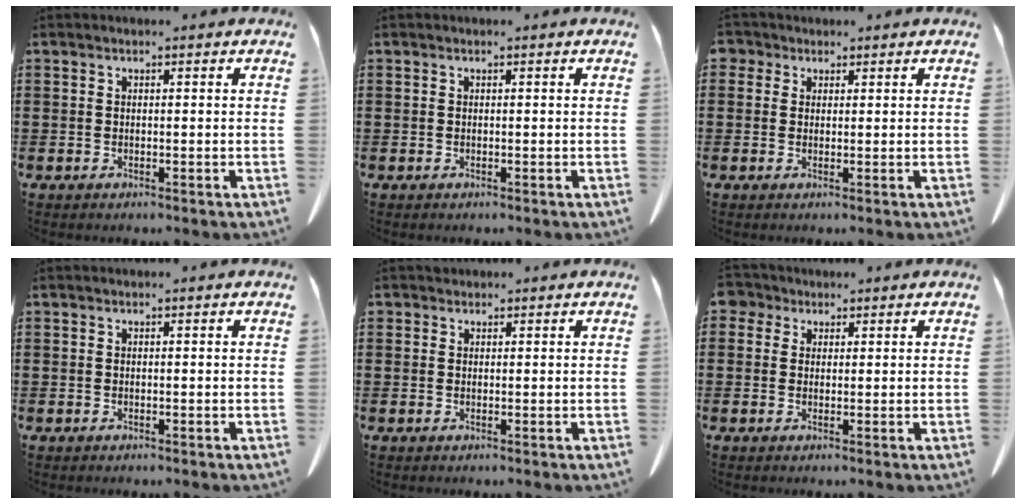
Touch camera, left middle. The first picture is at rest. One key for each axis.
{"total": 0.0}
{"total": 2.1, "fx": 1.3, "fy": 1.6, "fz": 0.5, "tx": -0.018, "ty": 0.007, "tz": 0.025}
{"total": 0.0}
{"total": 1.0, "fx": 0.8, "fy": 0.6, "fz": 0.0, "tx": -0.003, "ty": 0.002, "tz": 0.016}
{"total": 2.3, "fx": 1.5, "fy": 1.8, "fz": 0.5, "tx": -0.012, "ty": 0.005, "tz": 0.025}